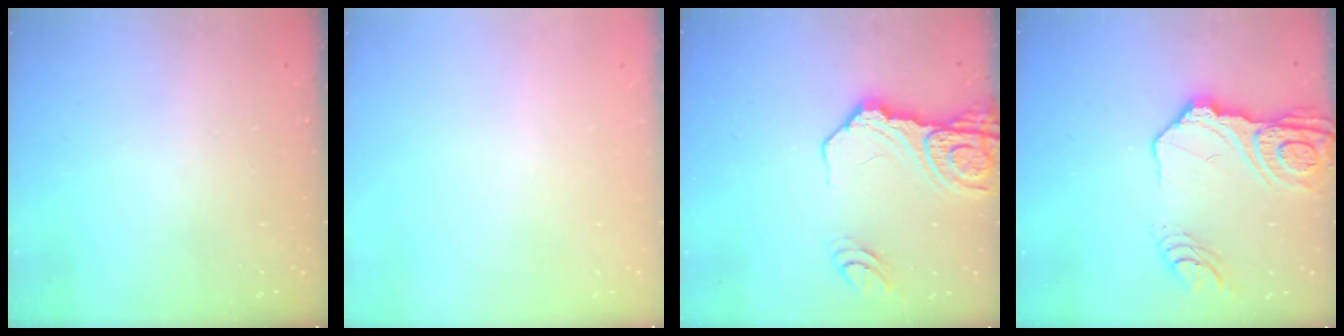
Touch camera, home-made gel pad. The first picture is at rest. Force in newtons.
{"total": 0.0}
{"total": 16.9, "press": 16.7, "slide": 2.1}
{"total": 17.1, "press": 17.0, "slide": 2.0}